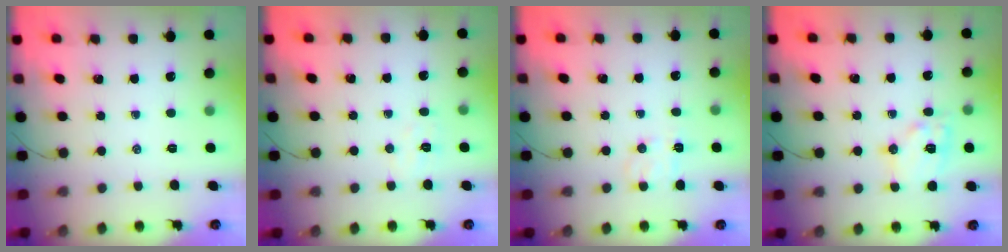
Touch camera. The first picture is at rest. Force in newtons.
{"total": 3.5, "press": 3.4, "slide": 0.8}
{"total": 6.7, "press": 6.6, "slide": 1.5}
{"total": 11.9, "press": 11.9, "slide": 0.9}